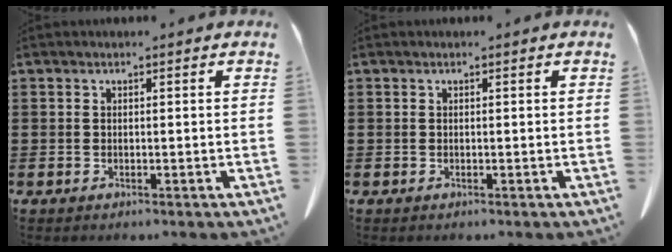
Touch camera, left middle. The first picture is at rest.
{"total": 0.0}